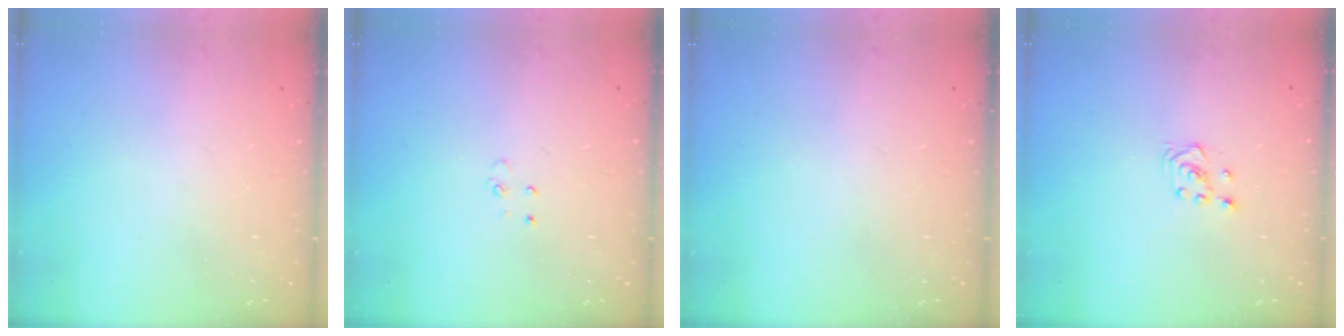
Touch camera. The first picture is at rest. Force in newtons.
{"total": 3.2, "press": 3.2, "slide": 0.4}
{"total": 0.0}
{"total": 3.1, "press": 3.0, "slide": 0.8}